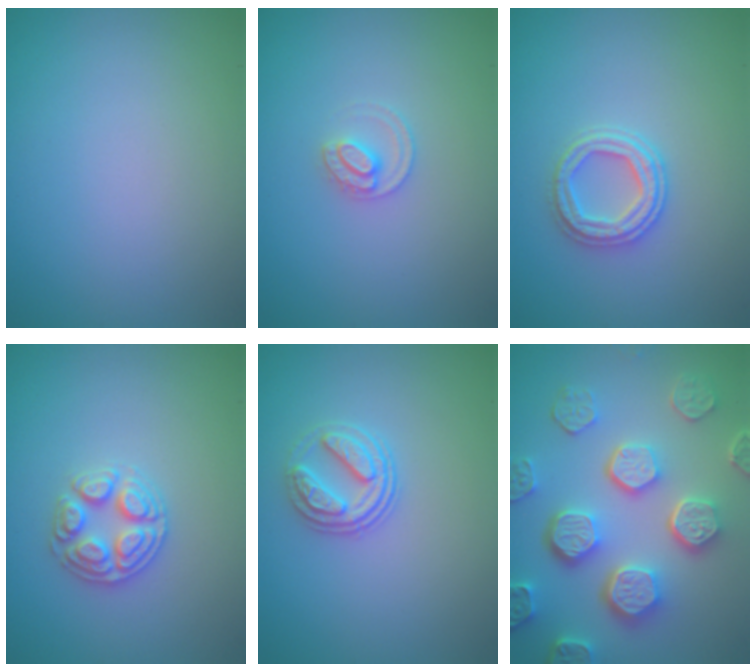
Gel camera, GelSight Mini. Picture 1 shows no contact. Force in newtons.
{"total": 1.7, "press": 1.7, "slide": 0.1}
{"total": 2.8, "press": 2.7, "slide": 0.8}
{"total": 2.9, "press": 2.9, "slide": 0.1}
{"total": 2.9, "press": 2.6, "slide": 1.3}
{"total": 7.5, "press": 5.9, "slide": 4.6}